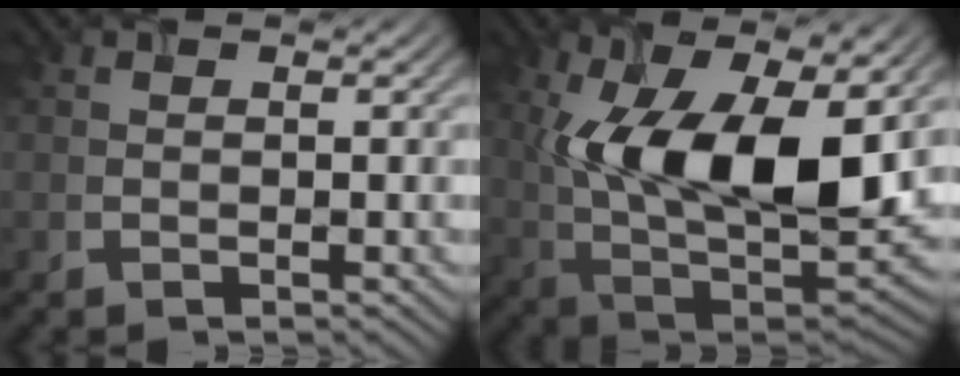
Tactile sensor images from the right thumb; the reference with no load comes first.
{"total": 16.6, "force": [2.4, 8.5, 14.1], "torque": [-0.246, 0.001, 0.032]}